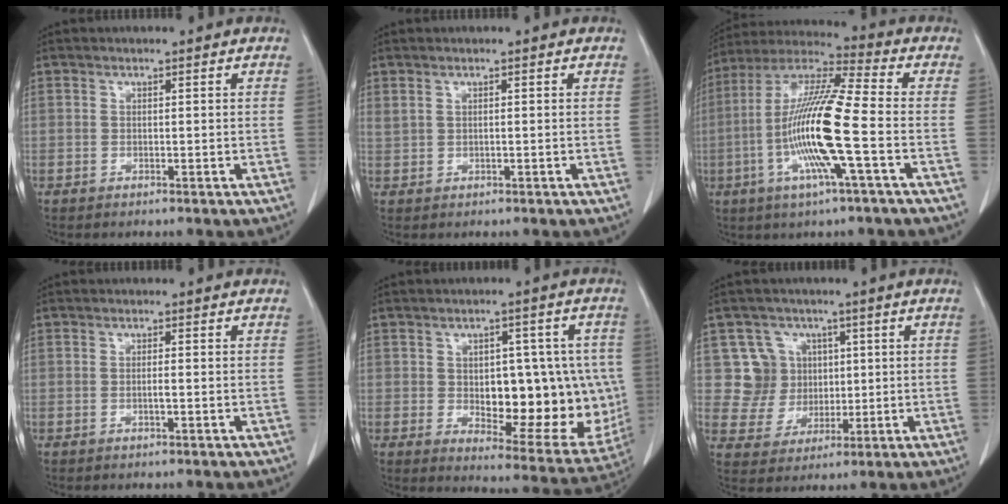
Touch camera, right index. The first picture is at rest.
{"total": 1.3, "force": [0.6, 0.5, 1.1], "torque": [-0.034, 0.010, 0.020]}
{"total": 16.0, "force": [-3.5, 0.3, 15.6], "torque": [-0.312, -0.006, -0.077]}
{"total": 1.2, "force": [-0.3, 0.1, 1.2], "torque": [-0.023, -0.001, -0.004]}
{"total": 17.6, "force": [-0.7, 8.5, 15.4], "torque": [-0.188, 0.010, 0.018]}
{"total": 7.6, "force": [2.0, 7.3, 0.3], "torque": [-0.002, 0.019, 0.043]}